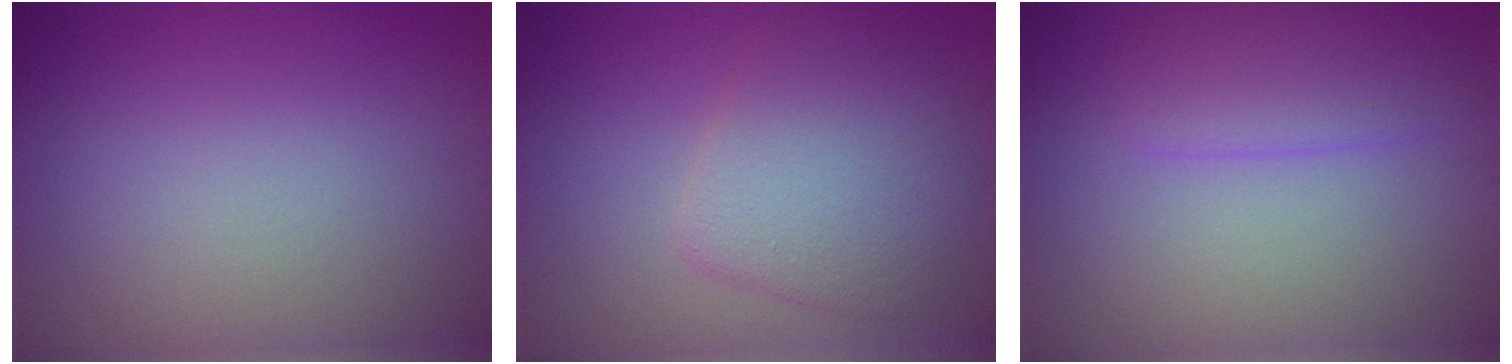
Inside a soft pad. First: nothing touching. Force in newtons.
{"total": 5.6, "press": 5.6, "slide": 0.3}
{"total": 3.1, "press": 3.1, "slide": 0.3}